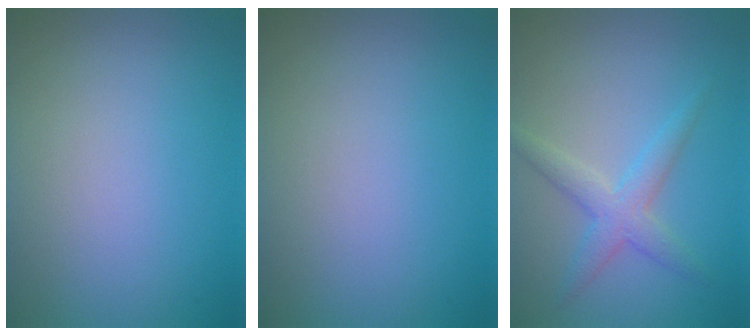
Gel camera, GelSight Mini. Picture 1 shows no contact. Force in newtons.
{"total": 0.0}
{"total": 2.8, "press": 2.8, "slide": 0.0}